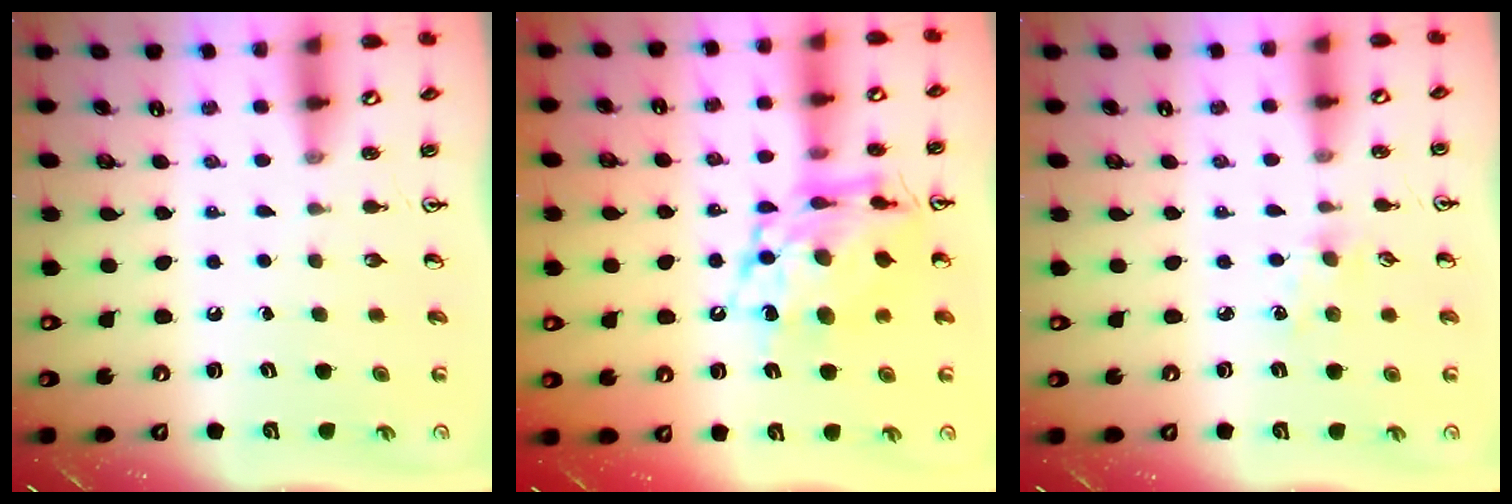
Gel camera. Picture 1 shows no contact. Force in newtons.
{"total": 15.9, "press": 15.8, "slide": 1.2}
{"total": 2.6, "press": 2.5, "slide": 0.5}